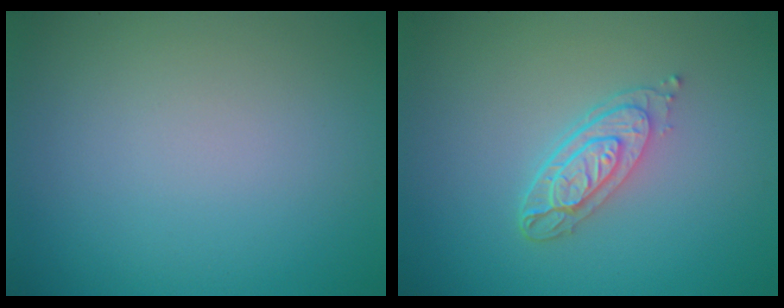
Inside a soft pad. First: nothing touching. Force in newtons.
{"total": 3.7, "press": 2.7, "slide": 2.4}